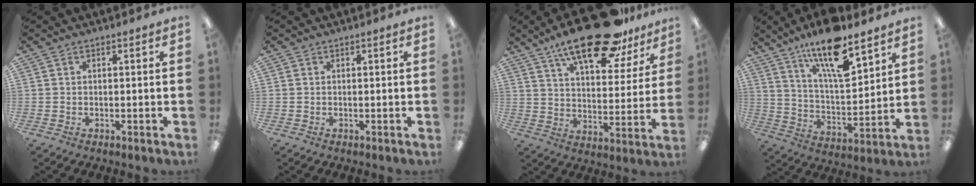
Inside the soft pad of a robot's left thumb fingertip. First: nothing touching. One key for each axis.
{"total": 0.0}
{"total": 20.9, "fx": 15.3, "fy": 7.3, "fz": 12.3, "tx": -0.188, "ty": -0.087, "tz": 0.256}
{"total": 17.5, "fx": 12.4, "fy": 5.2, "fz": 11.2, "tx": -0.195, "ty": -0.069, "tz": 0.207}